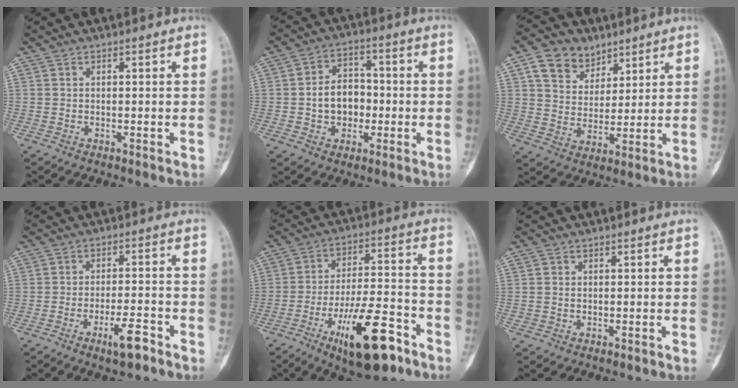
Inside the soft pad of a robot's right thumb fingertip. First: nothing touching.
{"total": 8.7, "force": [-1.1, 6.8, 5.4], "torque": [-0.052, 0.023, -0.023]}
{"total": 10.3, "force": [5.8, 7.4, 4.0], "torque": [-0.046, -0.022, 0.107]}
{"total": 6.0, "force": [-3.7, 1.6, 4.5], "torque": [-0.077, 0.022, -0.058]}
{"total": 17.2, "force": [-9.4, 5.8, 13.2], "torque": [-0.209, 0.060, -0.146]}
{"total": 0.6, "force": [-0.1, 0.6, 0.1], "torque": [0.001, 0.004, -0.002]}